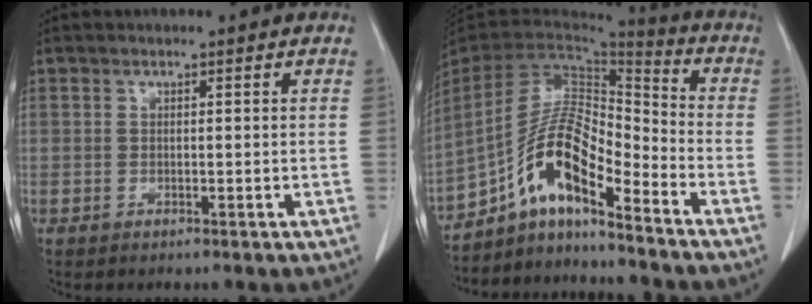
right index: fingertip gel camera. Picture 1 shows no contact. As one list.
[{"total": 12.8, "force": [-8.5, 2.8, 9.2], "torque": [-0.179, 0.022, -0.153]}]